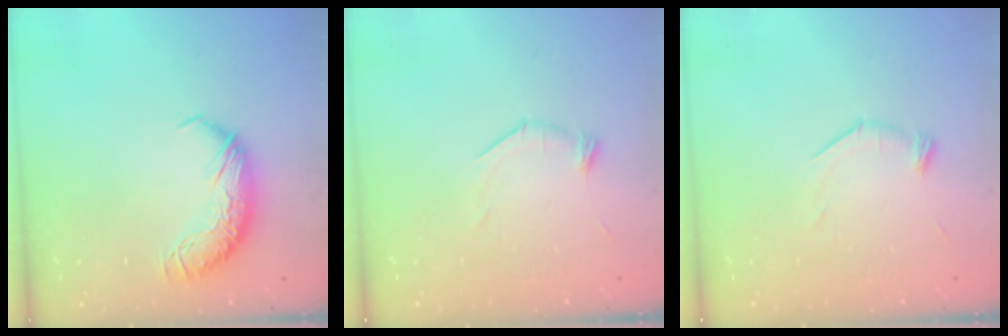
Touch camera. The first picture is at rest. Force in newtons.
{"total": 8.6, "press": 8.6, "slide": 0.7}
{"total": 8.6, "press": 8.6, "slide": 0.7}